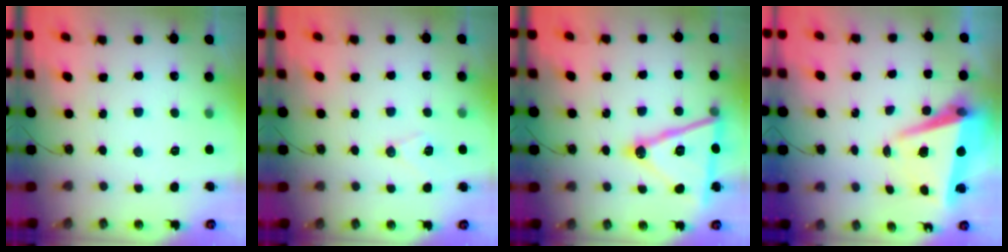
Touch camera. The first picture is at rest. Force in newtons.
{"total": 6.8, "press": 6.2, "slide": 2.9}
{"total": 19.0, "press": 18.7, "slide": 3.5}
{"total": 8.3, "press": 8.0, "slide": 2.2}